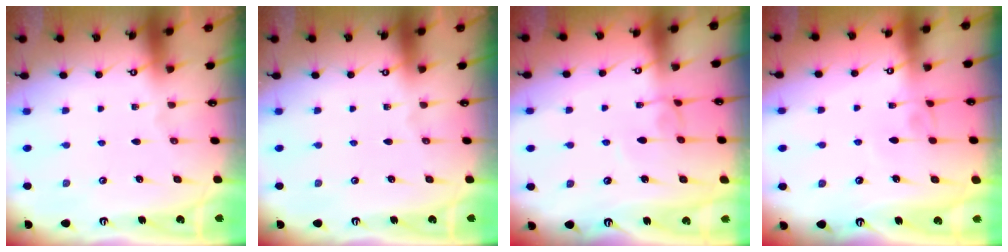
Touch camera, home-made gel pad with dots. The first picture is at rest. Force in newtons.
{"total": 0.0}
{"total": 0.7, "press": 0.6, "slide": 0.4}
{"total": 4.5, "press": 4.5, "slide": 0.1}